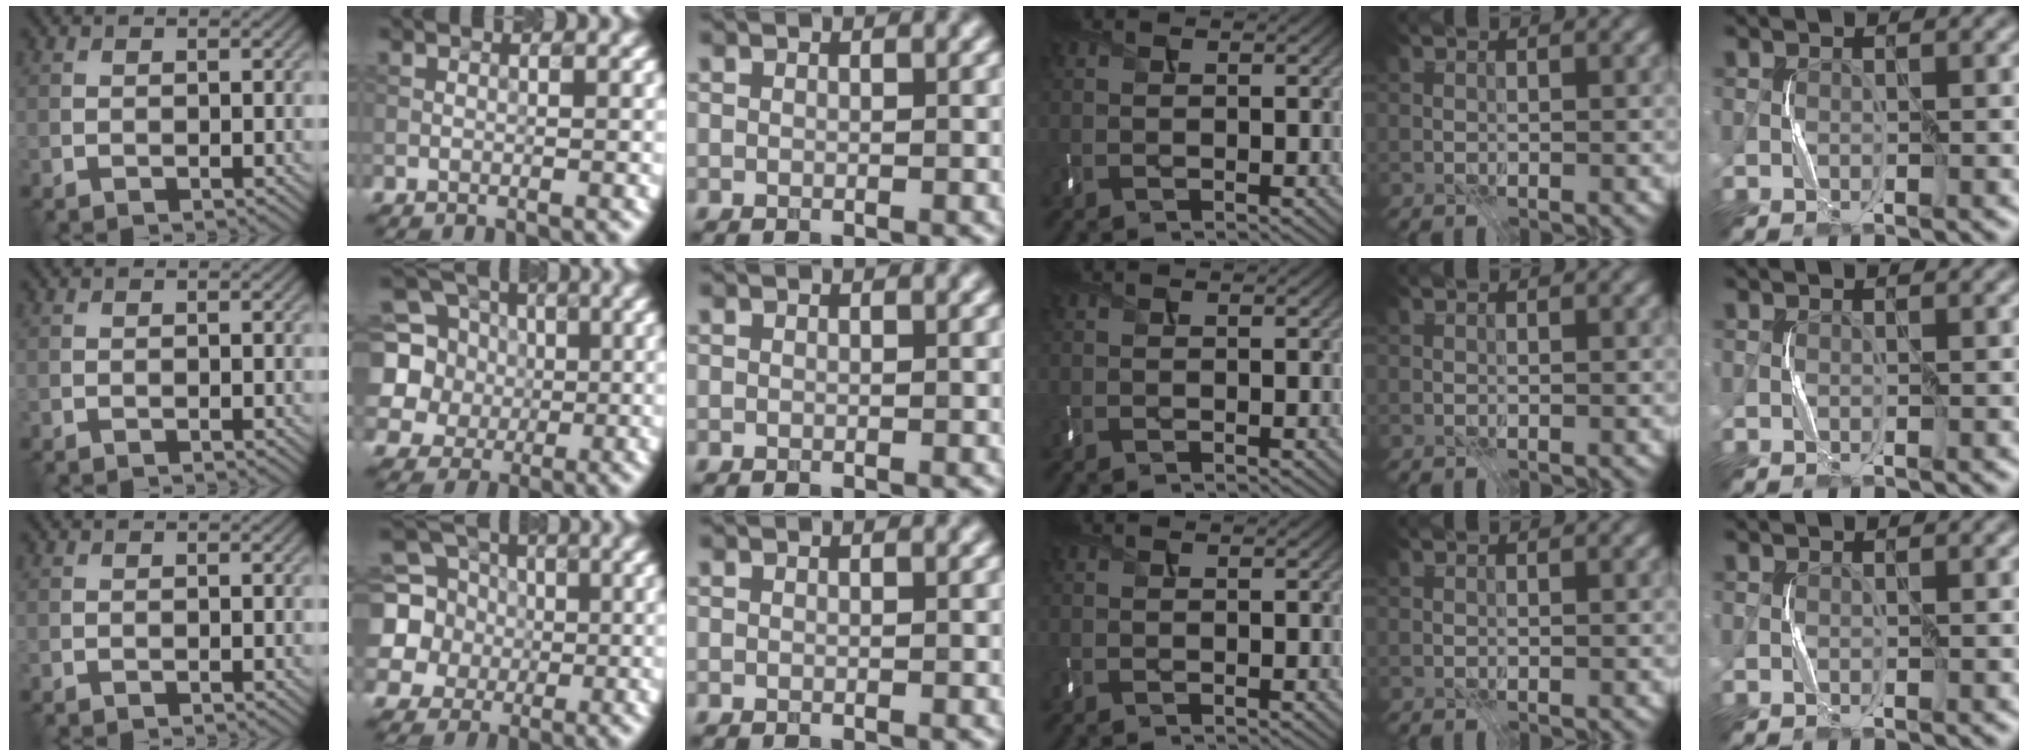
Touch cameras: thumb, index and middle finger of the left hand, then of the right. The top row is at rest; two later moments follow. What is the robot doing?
{"motion": "press", "object": "keyboard"}